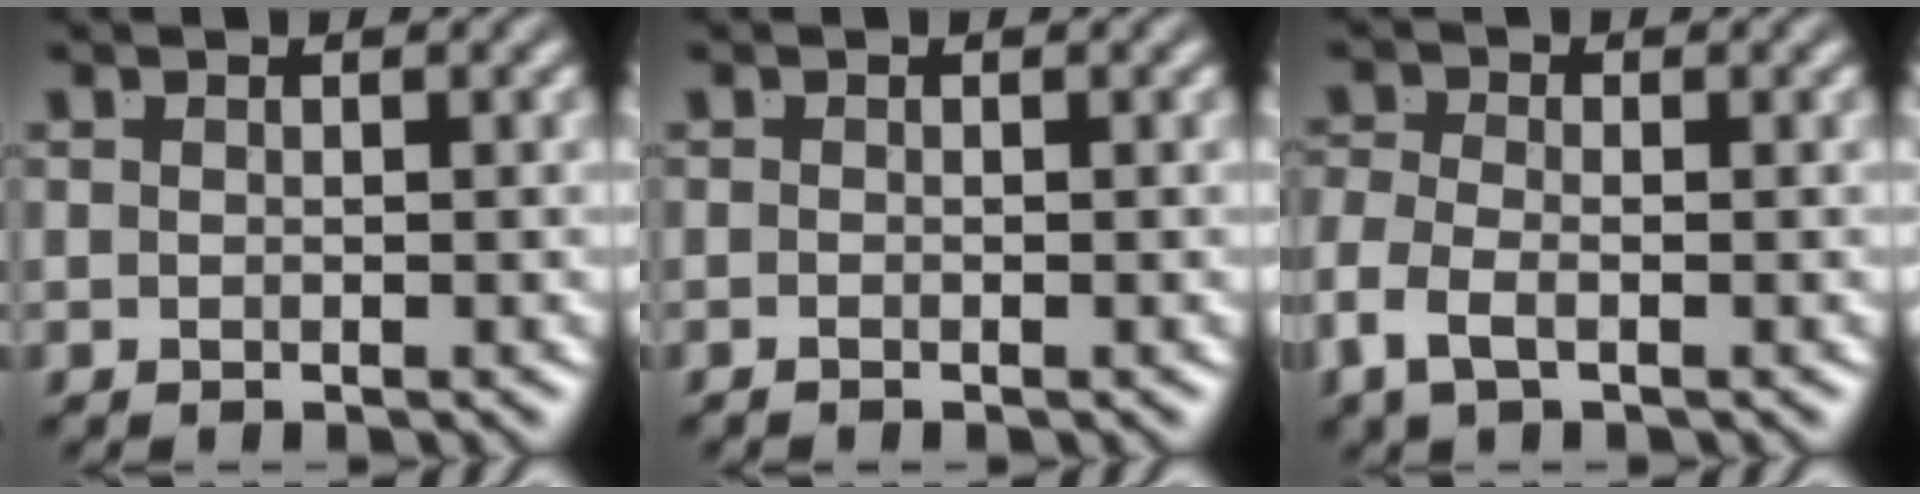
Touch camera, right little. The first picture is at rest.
{"total": 0.7, "force": [-0.5, -0.5, 0.1], "torque": [0.003, -0.003, -0.008]}
{"total": 2.8, "force": [-1.6, 1.2, 1.9], "torque": [-0.055, -0.022, -0.018]}